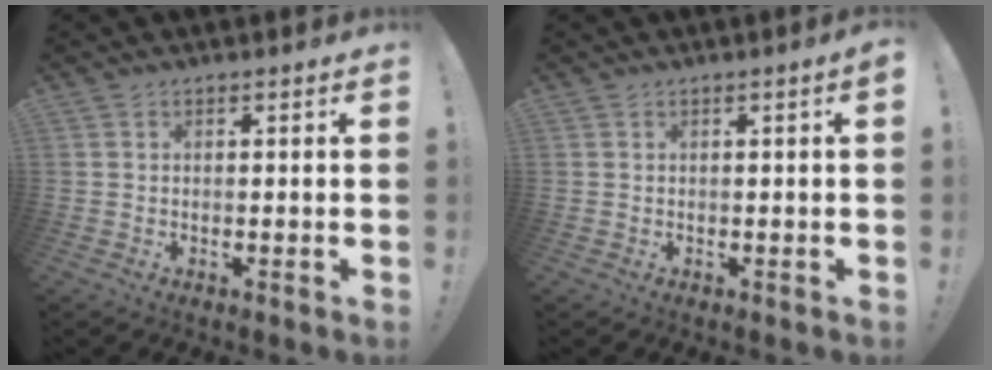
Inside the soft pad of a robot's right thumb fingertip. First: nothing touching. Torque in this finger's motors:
{"motor_torque": [-0.08, 0.19, 0.22, 0.05, -0.02]}